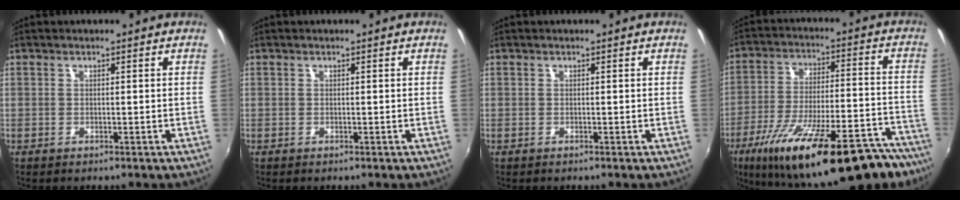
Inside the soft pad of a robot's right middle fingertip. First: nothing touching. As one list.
[{"total": 0.0}, {"total": 0.0}, {"total": 31.4, "force": [-22.9, 8.7, 19.7], "torque": [-0.310, -0.036, -0.317]}]